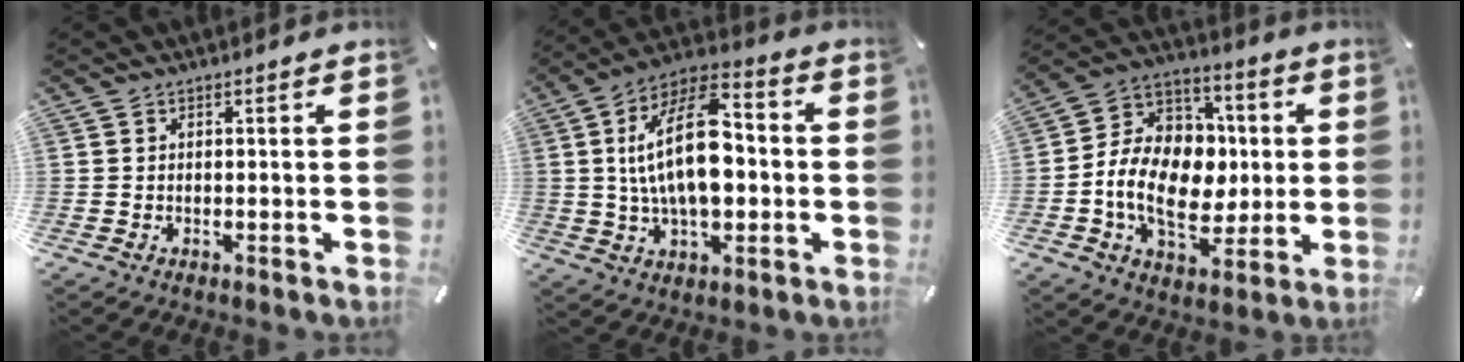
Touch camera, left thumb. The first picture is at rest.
{"total": 19.6, "force": [0.7, 10.7, 16.4], "torque": [-0.321, 0.007, 0.009]}
{"total": 16.5, "force": [-1.9, 12.7, 10.4], "torque": [-0.216, 0.000, -0.030]}